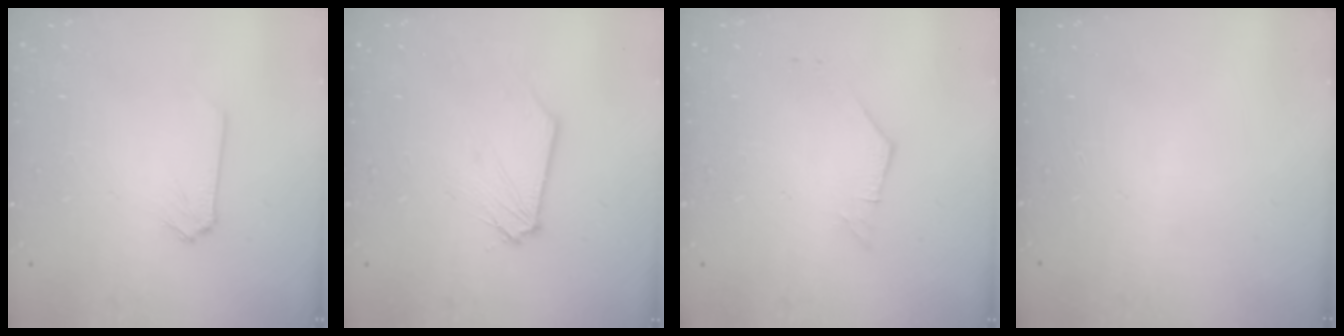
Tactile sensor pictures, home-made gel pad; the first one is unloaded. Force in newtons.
{"total": 0.6, "press": 0.6, "slide": 0.0}
{"total": 2.0, "press": 2.0, "slide": 0.1}
{"total": 0.0}